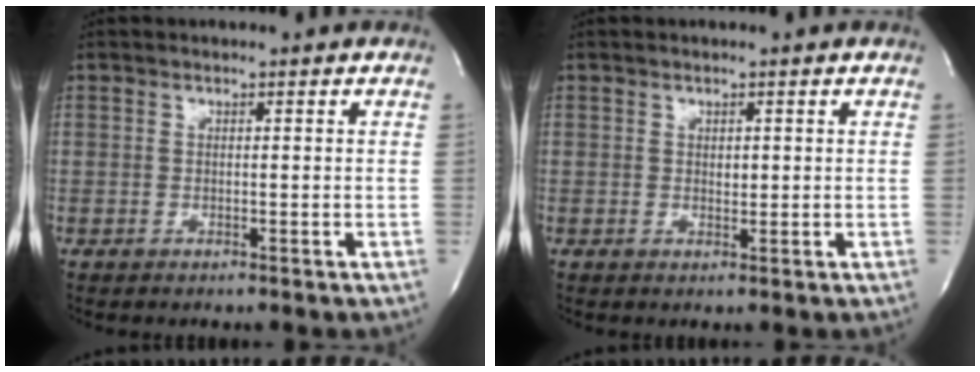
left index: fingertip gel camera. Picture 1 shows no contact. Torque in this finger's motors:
{"motor_torque": [0.02, 0.00, 0.00, 0.00]}